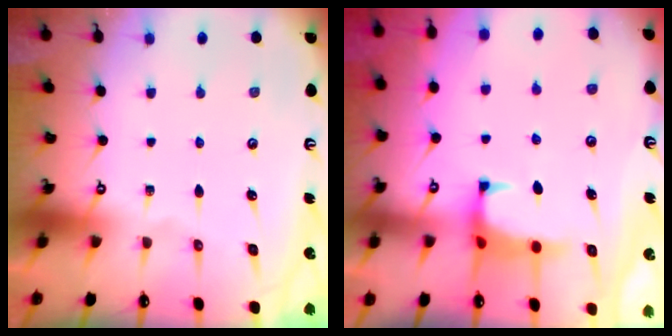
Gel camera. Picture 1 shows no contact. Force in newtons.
{"total": 1.2, "press": 1.0, "slide": 0.6}